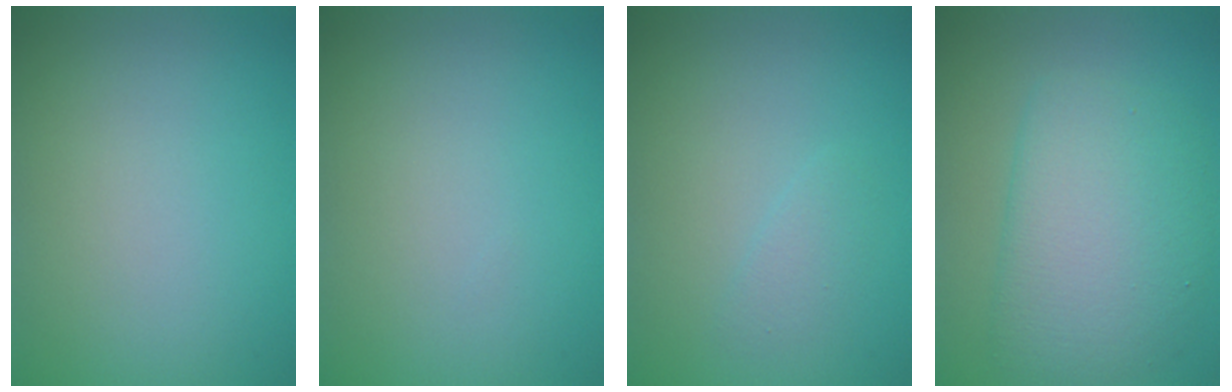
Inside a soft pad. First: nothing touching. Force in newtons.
{"total": 0.0}
{"total": 1.1, "press": 1.1, "slide": 0.1}
{"total": 6.3, "press": 6.3, "slide": 0.2}